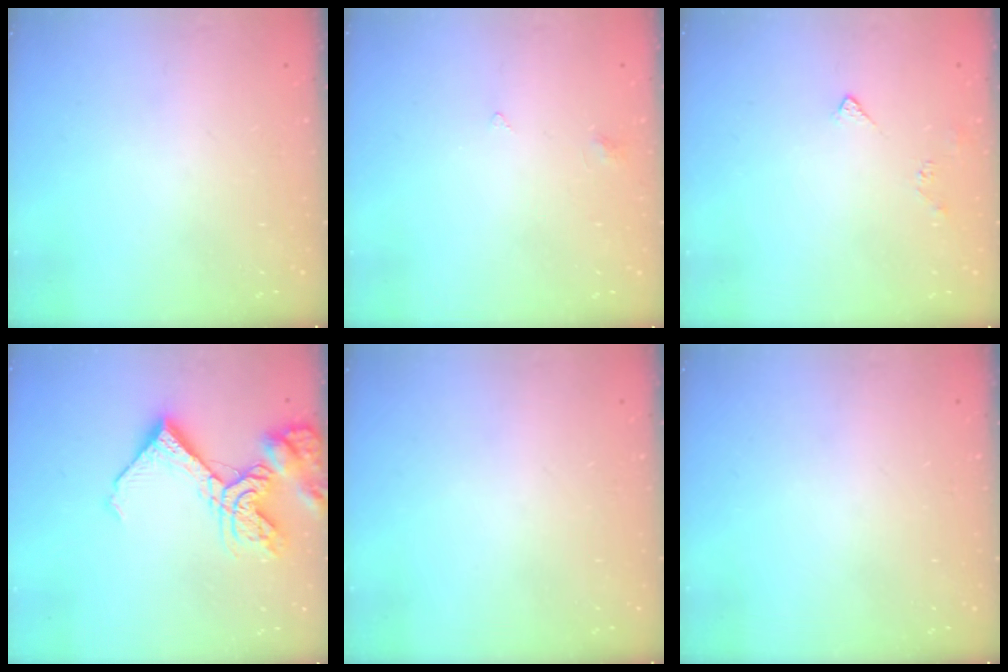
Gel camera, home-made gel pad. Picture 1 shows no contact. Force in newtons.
{"total": 2.5, "press": 2.4, "slide": 0.5}
{"total": 4.2, "press": 4.1, "slide": 0.7}
{"total": 14.6, "press": 14.5, "slide": 1.7}
{"total": 0.0}
{"total": 0.0}